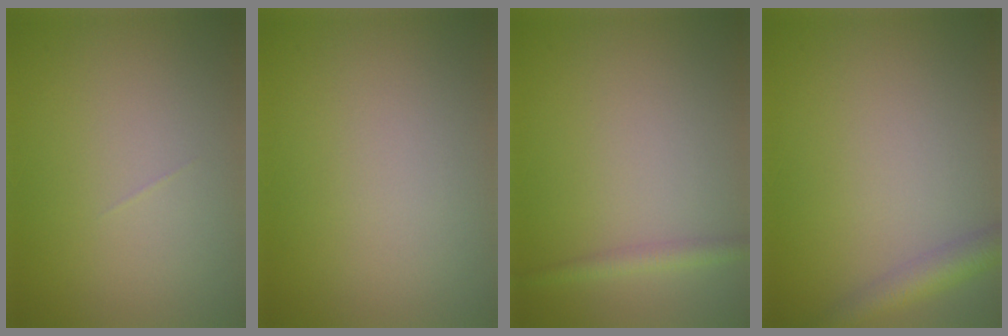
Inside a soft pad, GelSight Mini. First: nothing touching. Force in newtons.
{"total": 0.0}
{"total": 1.6, "press": 1.6, "slide": 0.0}
{"total": 3.0, "press": 3.0, "slide": 0.1}